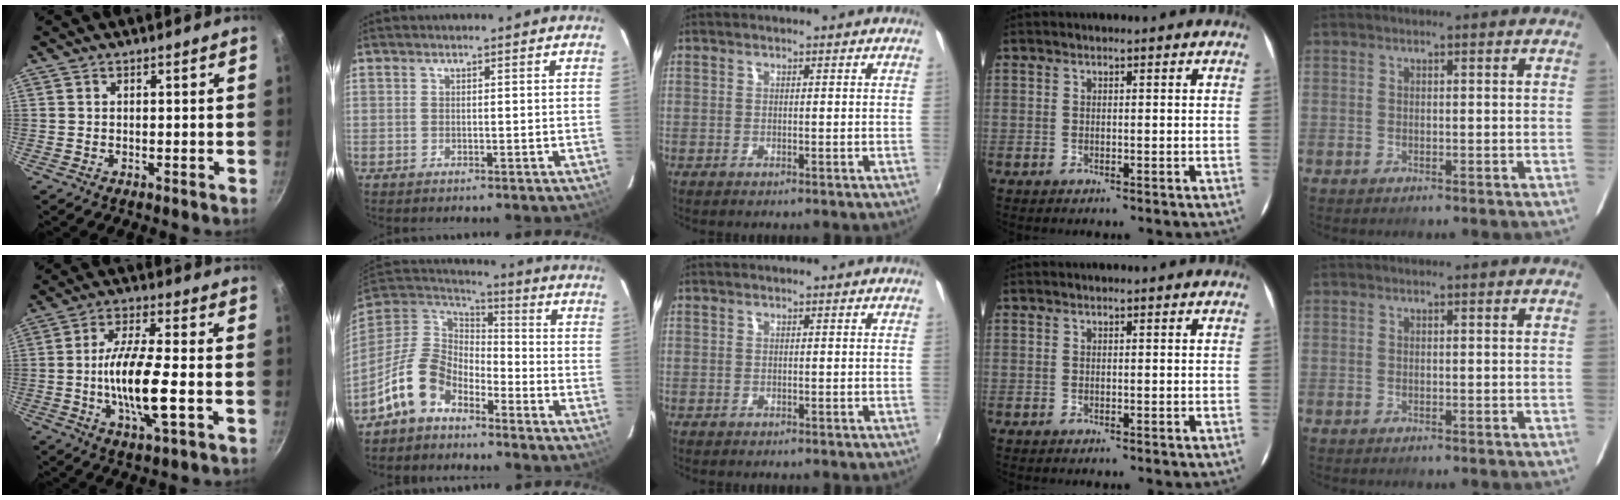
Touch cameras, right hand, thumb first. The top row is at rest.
{"thumb": {"total": 13.0, "force": [-2.4, 3.3, 12.3], "torque": [-0.229, 0.012, -0.051]}, "index": {"total": 12.2, "force": [-7.4, 7.5, 6.2], "torque": [-0.142, 0.022, -0.144]}}